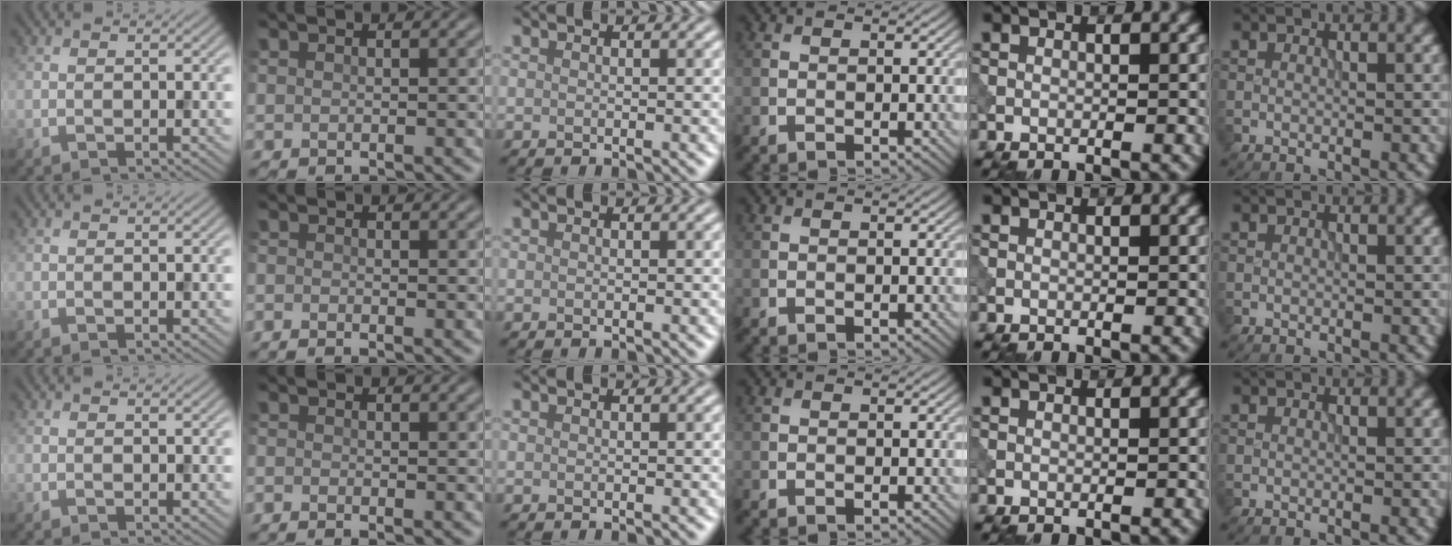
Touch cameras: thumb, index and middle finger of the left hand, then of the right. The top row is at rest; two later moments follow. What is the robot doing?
{"motion": "press", "object": "tv remote"}